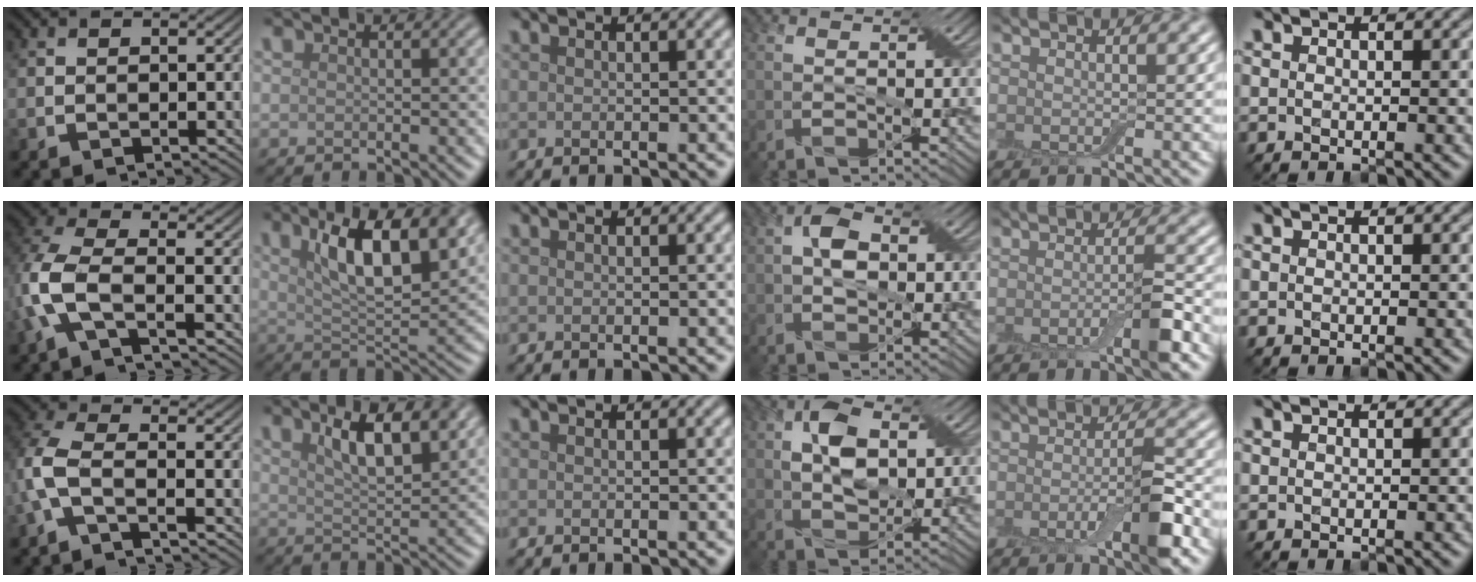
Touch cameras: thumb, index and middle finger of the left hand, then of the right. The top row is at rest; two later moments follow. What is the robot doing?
{"motion": "insert", "object": "box of matches"}